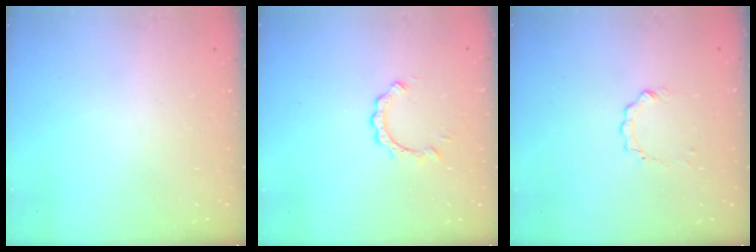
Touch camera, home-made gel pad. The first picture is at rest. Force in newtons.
{"total": 2.8, "press": 2.8, "slide": 0.2}
{"total": 2.3, "press": 2.3, "slide": 0.3}